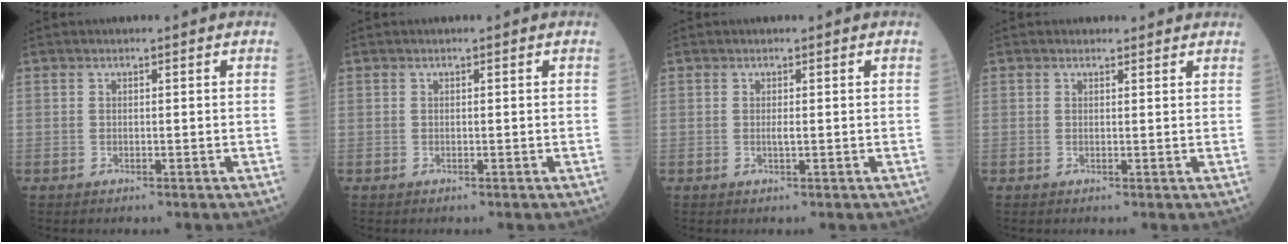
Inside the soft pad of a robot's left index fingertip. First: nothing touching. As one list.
[{"total": 0.0}, {"total": 0.6, "force": [-0.3, -0.1, 0.5], "torque": [-0.015, -0.006, -0.005]}, {"total": 1.7, "force": [1.6, 0.6, 0.0], "torque": [-0.005, 0.001, 0.013]}]